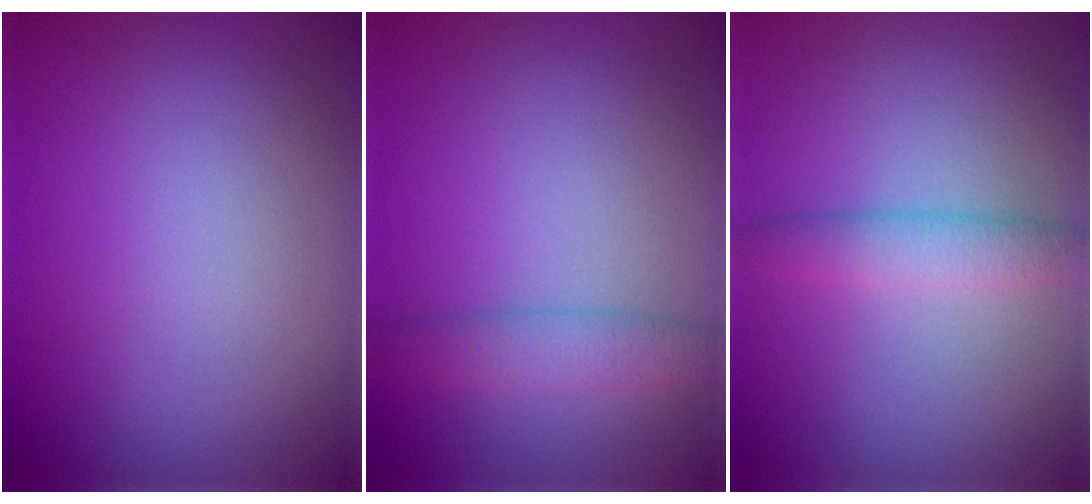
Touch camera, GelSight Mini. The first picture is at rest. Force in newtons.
{"total": 2.8, "press": 2.8, "slide": 0.1}
{"total": 2.6, "press": 2.6, "slide": 0.1}